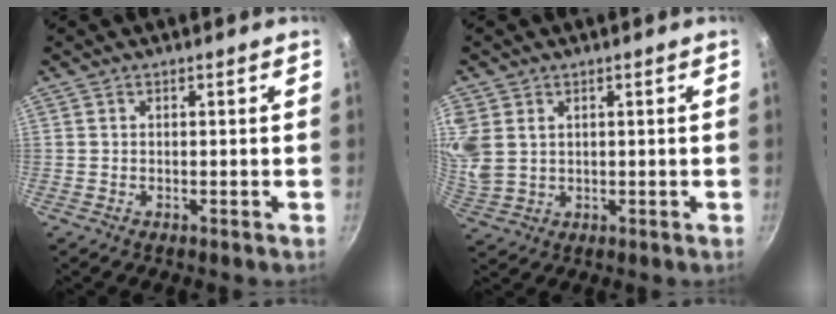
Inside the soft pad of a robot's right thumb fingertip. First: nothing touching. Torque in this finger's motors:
{"motor_torque": [0.12, 0.17, 0.98, 0.45, 0.27]}